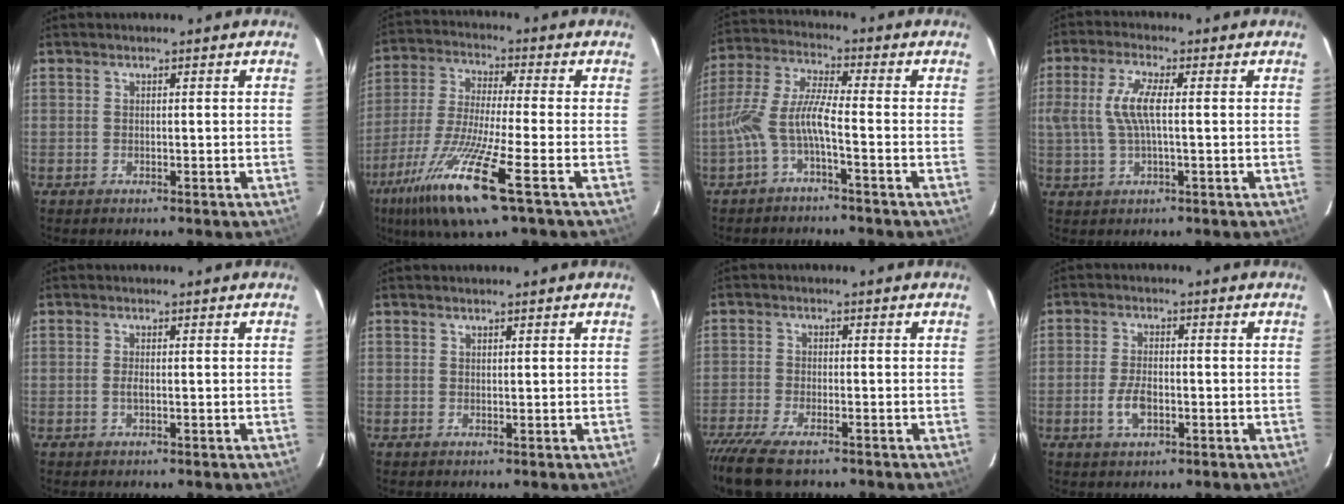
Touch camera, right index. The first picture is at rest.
{"total": 16.2, "force": [-8.3, 1.1, 13.8], "torque": [-0.297, -0.036, -0.163]}
{"total": 7.7, "force": [-3.2, 0.8, 7.0], "torque": [-0.166, 0.011, -0.064]}
{"total": 7.3, "force": [0.5, 1.9, 7.0], "torque": [-0.142, 0.004, 0.014]}
{"total": 1.0, "force": [-0.2, 0.1, 1.0], "torque": [-0.018, -0.002, -0.005]}
{"total": 0.6, "force": [0.5, 0.2, 0.1], "torque": [-0.003, 0.002, 0.010]}
{"total": 9.7, "force": [-7.8, 2.8, 5.1], "torque": [-0.129, -0.037, -0.143]}
{"total": 5.0, "force": [-1.6, 2.5, 4.0], "torque": [-0.086, -0.002, -0.029]}